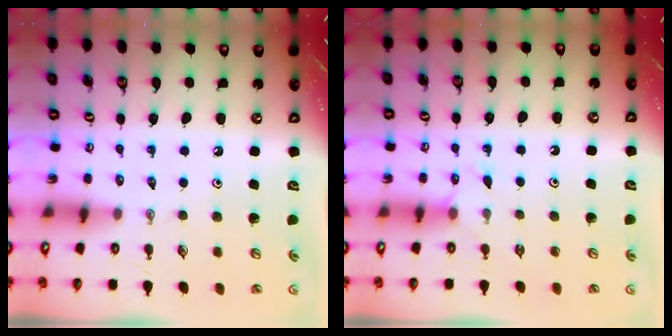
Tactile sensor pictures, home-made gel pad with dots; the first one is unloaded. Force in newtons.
{"total": 5.2, "press": 5.2, "slide": 0.6}